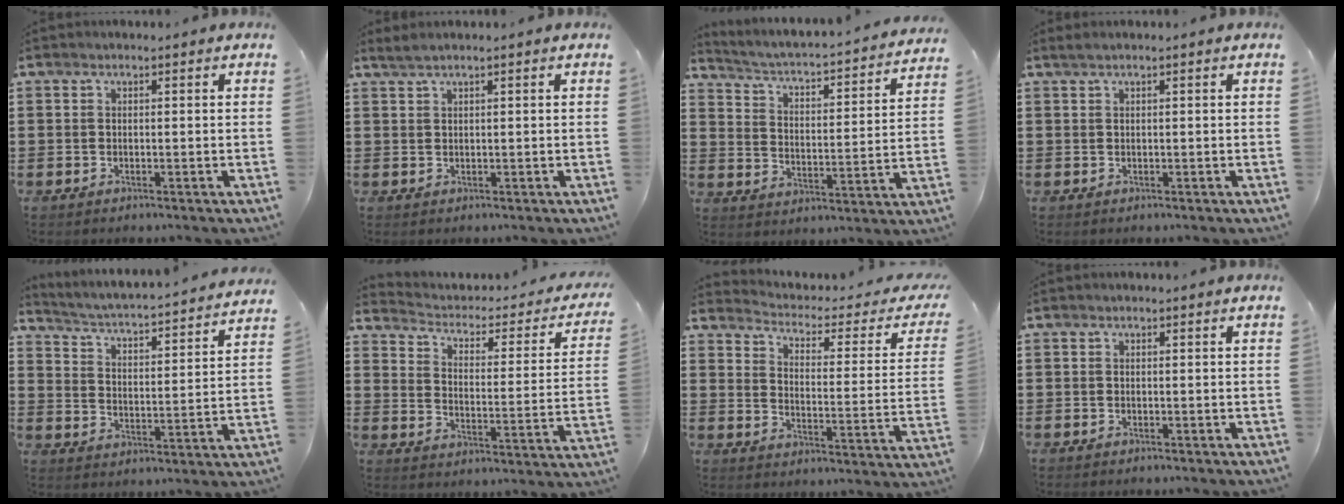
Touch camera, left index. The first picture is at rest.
{"total": 1.2, "force": [0.8, -0.1, 0.9], "torque": [-0.018, -0.001, 0.016]}
{"total": 2.3, "force": [2.1, 0.0, 1.0], "torque": [-0.037, -0.032, 0.022]}
{"total": 0.6, "force": [0.3, -0.1, 0.6], "torque": [-0.010, -0.002, 0.006]}
{"total": 2.7, "force": [2.6, -0.5, 0.6], "torque": [-0.031, -0.035, 0.031]}
{"total": 2.1, "force": [1.3, 0.9, 1.3], "torque": [-0.040, -0.021, 0.013]}
{"total": 2.3, "force": [2.0, 0.4, 1.1], "torque": [-0.040, -0.024, 0.024]}
{"total": 0.0}